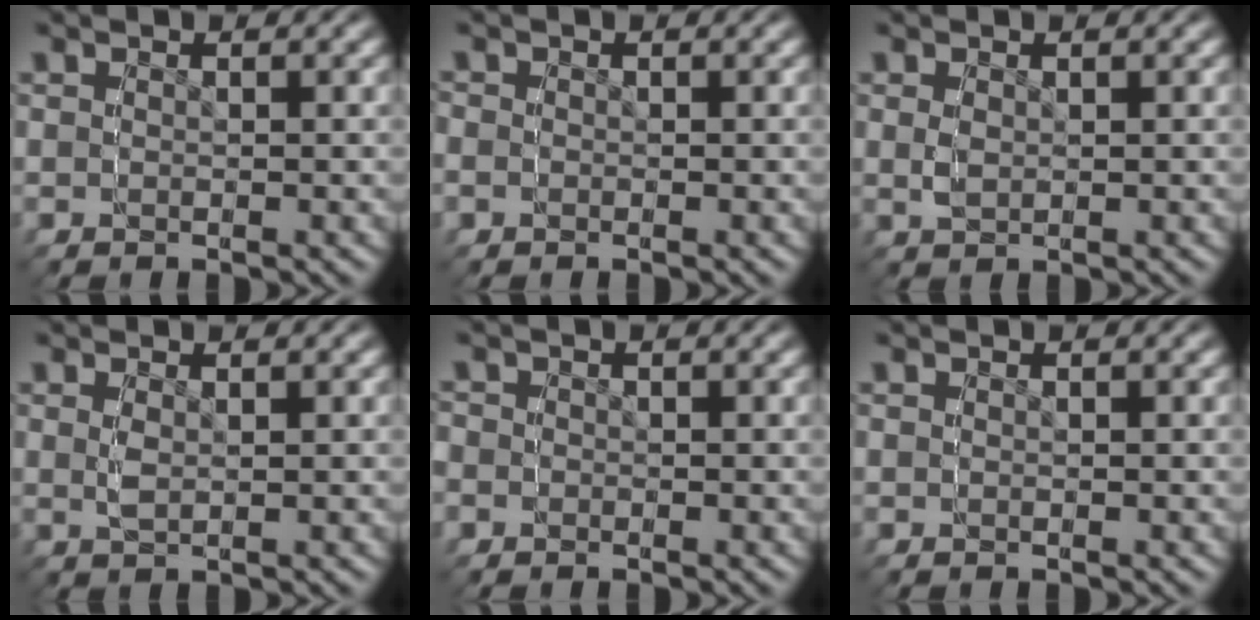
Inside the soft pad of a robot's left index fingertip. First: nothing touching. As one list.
[{"total": 0.9, "force": [-0.6, 0.5, -0.4], "torque": [0.000, -0.012, -0.006]}, {"total": 1.1, "force": [1.0, -0.4, 0.3], "torque": [0.000, 0.006, 0.016]}, {"total": 1.0, "force": [0.7, -0.6, 0.4], "torque": [-0.001, 0.013, 0.009]}, {"total": 1.7, "force": [-0.9, 1.3, -0.6], "torque": [-0.002, -0.018, -0.008]}, {"total": 0.0}]